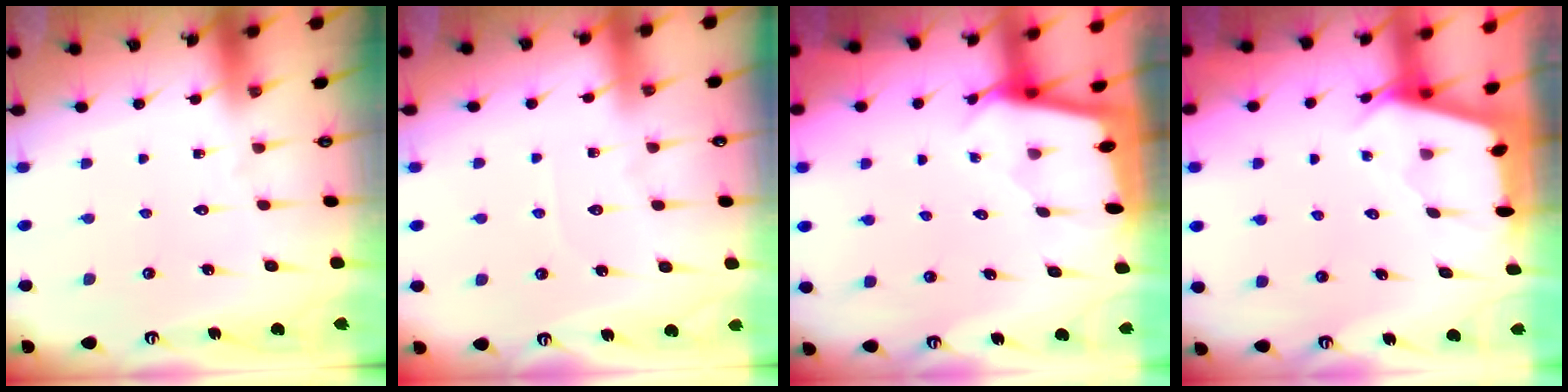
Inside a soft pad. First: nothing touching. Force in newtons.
{"total": 2.2, "press": 2.2, "slide": 0.4}
{"total": 1.8, "press": 1.8, "slide": 0.2}
{"total": 2.4, "press": 2.4, "slide": 0.3}